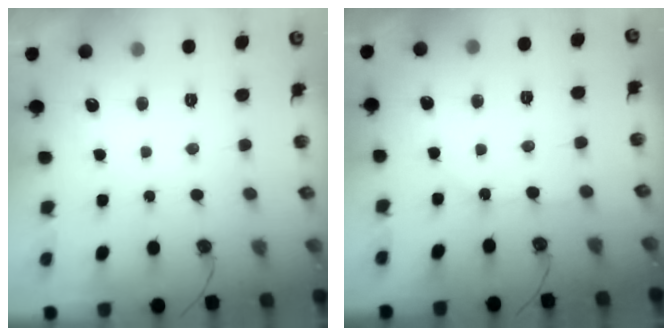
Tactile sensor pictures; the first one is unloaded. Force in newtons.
{"total": 3.3, "press": 3.3, "slide": 0.6}